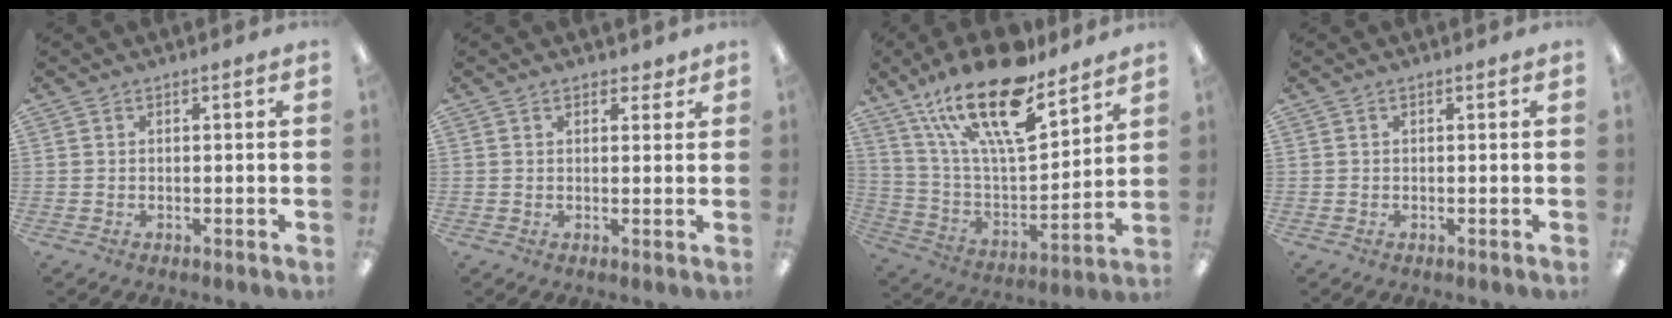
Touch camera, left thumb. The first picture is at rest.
{"total": 2.4, "force": [1.5, 1.4, 1.2], "torque": [-0.008, -0.006, 0.025]}
{"total": 24.0, "force": [16.3, 7.9, 15.7], "torque": [-0.289, -0.102, 0.277]}
{"total": 0.0}